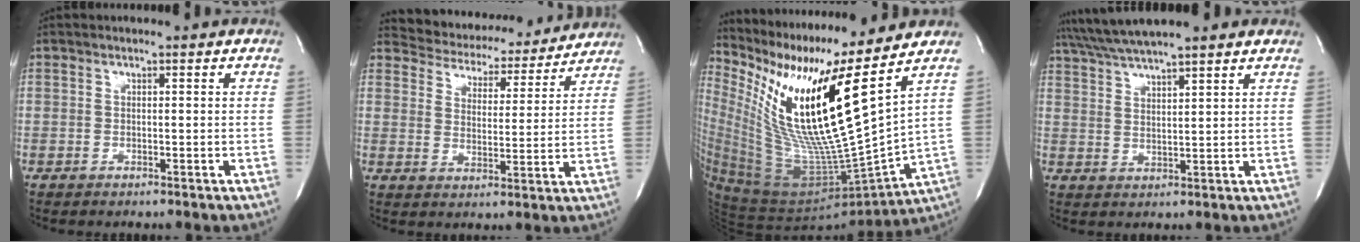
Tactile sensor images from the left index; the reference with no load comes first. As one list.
[{"total": 15.0, "force": [14.2, 4.1, 2.3], "torque": [-0.024, 0.006, 0.186]}, {"total": 22.5, "force": [11.2, -0.1, 19.5], "torque": [-0.372, -0.031, 0.199]}, {"total": 11.3, "force": [9.7, 0.5, 5.8], "torque": [-0.106, 0.037, 0.150]}]